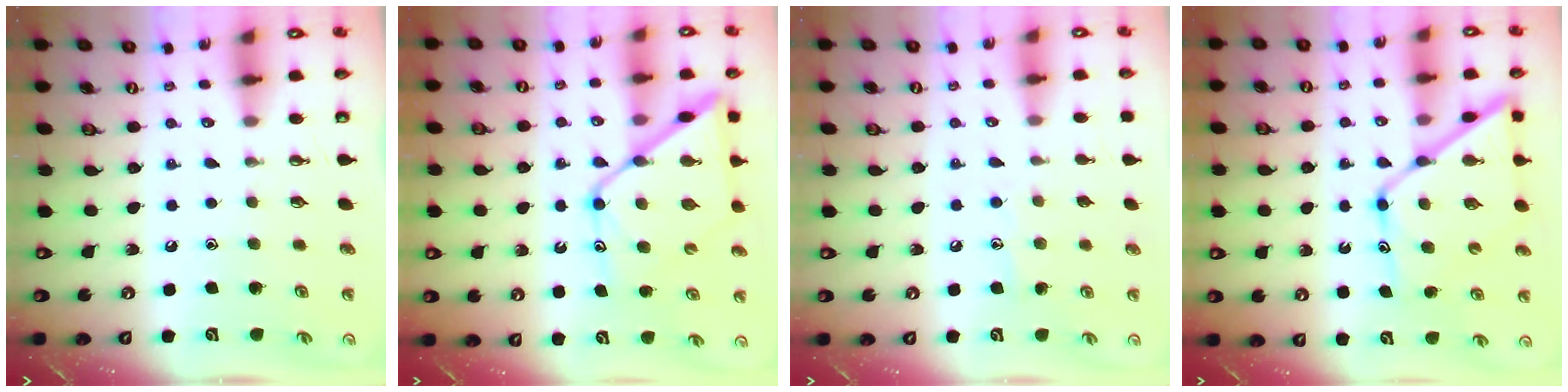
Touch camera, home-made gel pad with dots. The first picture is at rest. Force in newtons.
{"total": 14.9, "press": 14.8, "slide": 1.2}
{"total": 5.7, "press": 5.7, "slide": 0.4}
{"total": 13.7, "press": 13.7, "slide": 1.3}